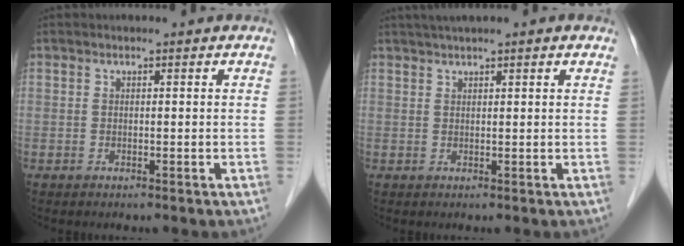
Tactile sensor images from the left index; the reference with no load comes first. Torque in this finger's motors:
{"motor_torque": [0.34, -0.53, 0.56, 0.11]}